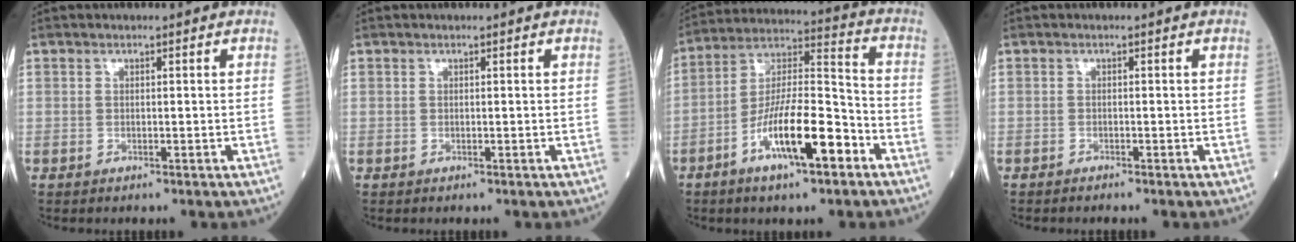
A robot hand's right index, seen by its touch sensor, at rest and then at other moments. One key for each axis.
{"total": 0.0}
{"total": 14.3, "fx": -6.6, "fy": 3.1, "fz": 12.3, "tx": -0.224, "ty": 0.002, "tz": -0.118}
{"total": 0.6, "fx": -0.6, "fy": 0.0, "fz": 0.2, "tx": -0.007, "ty": -0.001, "tz": -0.012}